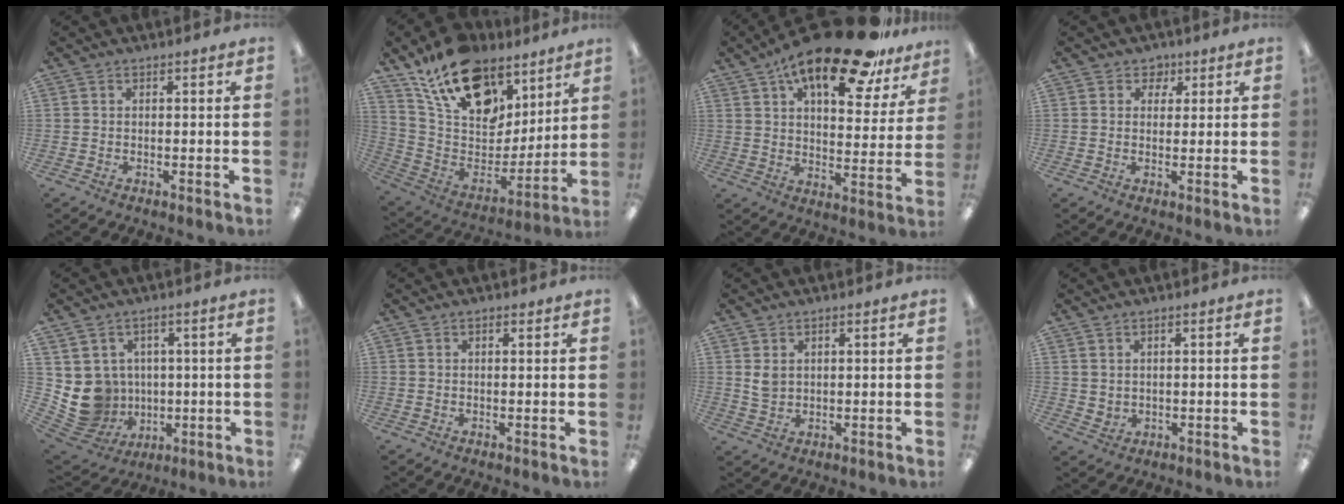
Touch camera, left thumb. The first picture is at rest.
{"total": 19.4, "force": [13.3, 10.8, 9.1], "torque": [-0.171, -0.078, 0.244]}
{"total": 21.0, "force": [14.2, 7.4, 13.5], "torque": [-0.212, -0.080, 0.236]}
{"total": 3.1, "force": [1.5, 2.6, 0.7], "torque": [-0.004, -0.001, 0.024]}
{"total": 9.0, "force": [0.5, 8.8, 1.7], "torque": [-0.071, -0.014, 0.023]}
{"total": 1.0, "force": [0.6, 0.5, 0.6], "torque": [-0.013, 0.002, 0.010]}
{"total": 3.0, "force": [1.3, 2.2, 1.6], "torque": [-0.027, -0.002, 0.024]}
{"total": 2.0, "force": [1.4, 1.4, 0.4], "torque": [-0.010, -0.003, 0.025]}